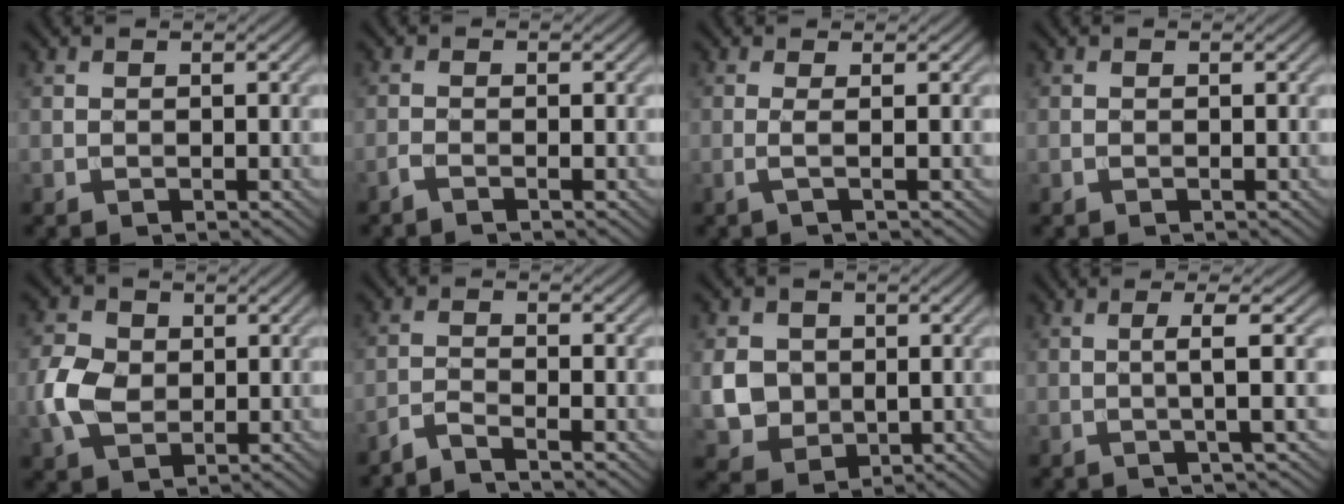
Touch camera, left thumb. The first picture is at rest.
{"total": 1.2, "force": [-0.9, 0.0, 0.7], "torque": [-0.014, 0.001, -0.026]}
{"total": 1.8, "force": [0.0, 0.3, 1.8], "torque": [-0.034, 0.003, -0.011]}
{"total": 0.0}
{"total": 5.7, "force": [-0.1, 4.4, 3.6], "torque": [-0.094, 0.003, -0.006]}
{"total": 2.7, "force": [-2.3, 0.2, 1.5], "torque": [-0.024, -0.004, -0.062]}
{"total": 5.8, "force": [0.4, 5.1, 2.7], "torque": [-0.073, -0.008, 0.007]}
{"total": 3.1, "force": [0.2, 0.0, 3.1], "torque": [-0.055, 0.009, -0.005]}